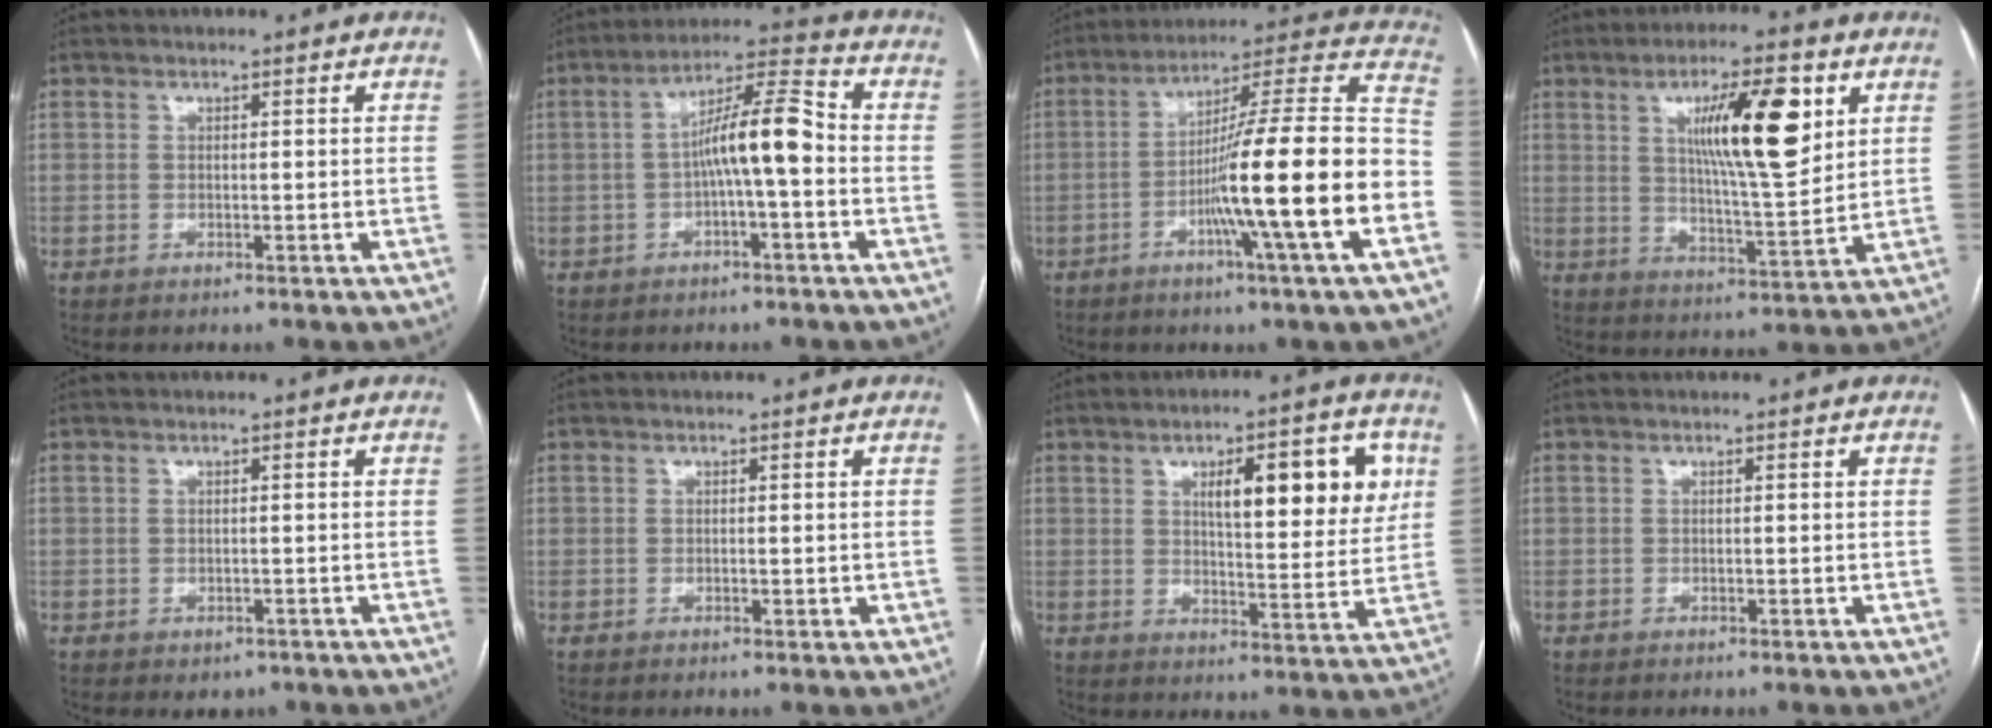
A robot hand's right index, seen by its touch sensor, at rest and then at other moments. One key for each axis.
{"total": 9.2, "fx": -1.1, "fy": 1.0, "fz": 9.1, "tx": -0.159, "ty": 0.028, "tz": -0.023}
{"total": 20.8, "fx": -6.2, "fy": -1.2, "fz": 19.8, "tx": -0.273, "ty": 0.005, "tz": -0.106}
{"total": 13.7, "fx": 5.1, "fy": 2.2, "fz": 12.5, "tx": -0.209, "ty": 0.000, "tz": 0.087}
{"total": 1.7, "fx": -0.9, "fy": 1.4, "fz": 0.6, "tx": -0.006, "ty": 0.001, "tz": -0.002}
{"total": 0.8, "fx": 0.0, "fy": 0.6, "fz": 0.6, "tx": -0.009, "ty": -0.001, "tz": 0.004}
{"total": 13.2, "fx": 4.7, "fy": 3.6, "fz": 11.8, "tx": -0.161, "ty": 0.011, "tz": 0.068}
{"total": 0.0}